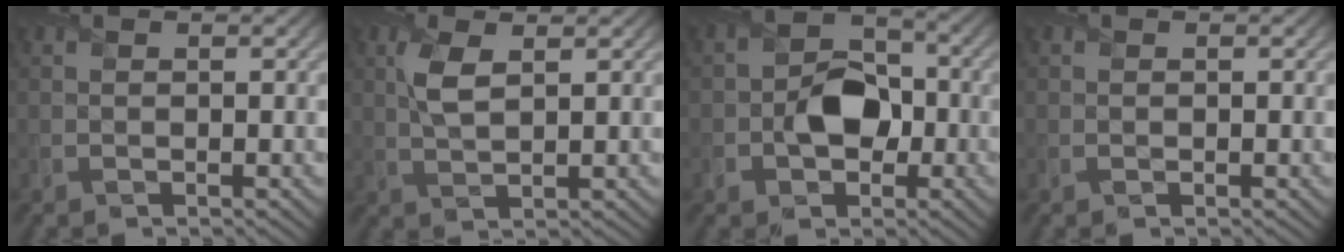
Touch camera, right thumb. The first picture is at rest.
{"total": 3.8, "force": [1.3, 1.6, 3.2], "torque": [-0.078, 0.002, 0.029]}
{"total": 6.1, "force": [-1.6, 4.5, 3.7], "torque": [-0.059, 0.001, -0.035]}
{"total": 0.0}